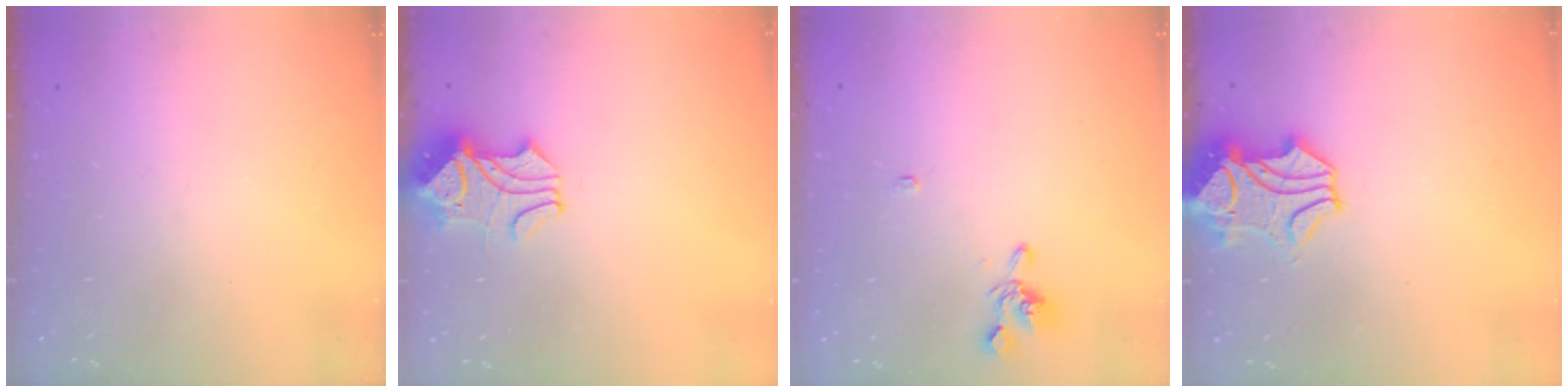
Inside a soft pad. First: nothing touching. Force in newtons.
{"total": 2.1, "press": 1.8, "slide": 1.2}
{"total": 2.2, "press": 2.0, "slide": 0.8}
{"total": 2.4, "press": 2.1, "slide": 1.2}